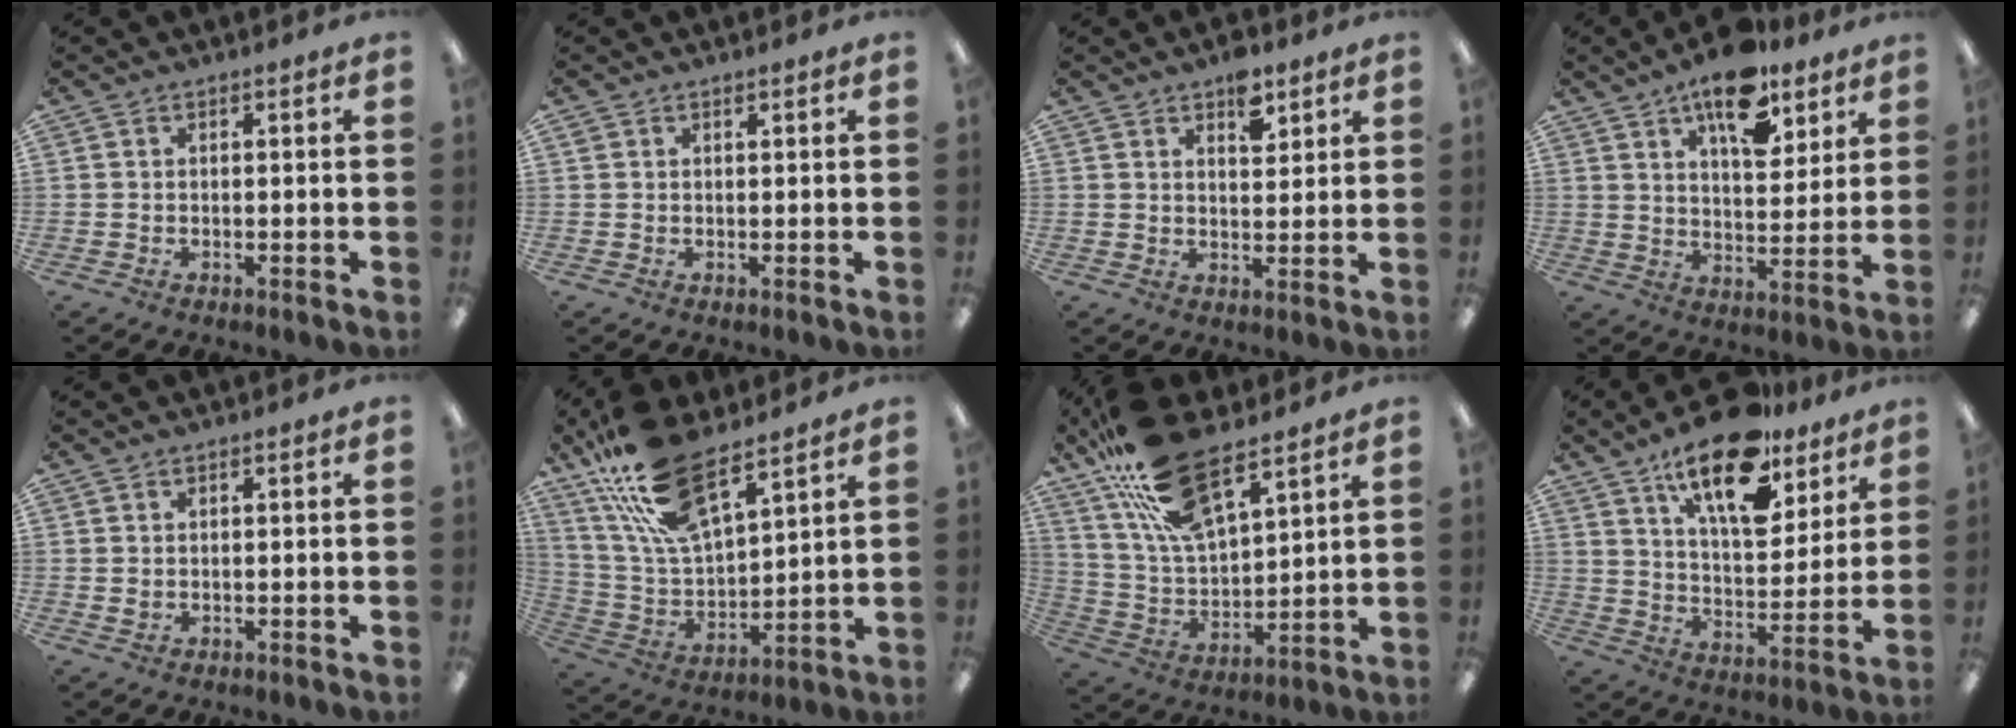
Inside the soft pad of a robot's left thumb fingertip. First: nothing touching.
{"total": 0.9, "force": [0.6, 0.6, 0.1], "torque": [-0.003, 0.000, 0.012]}
{"total": 6.6, "force": [4.3, 3.4, 3.6], "torque": [-0.034, -0.024, 0.070]}
{"total": 14.3, "force": [9.6, 6.7, 8.3], "torque": [-0.113, -0.049, 0.163]}
{"total": 0.9, "force": [0.5, 0.7, 0.3], "torque": [0.000, -0.002, 0.008]}
{"total": 20.3, "force": [14.1, 8.0, 12.2], "torque": [-0.266, -0.066, 0.253]}
{"total": 21.2, "force": [14.5, 8.8, 12.8], "torque": [-0.262, -0.063, 0.260]}
{"total": 19.0, "force": [13.2, 7.8, 11.3], "torque": [-0.187, -0.068, 0.222]}